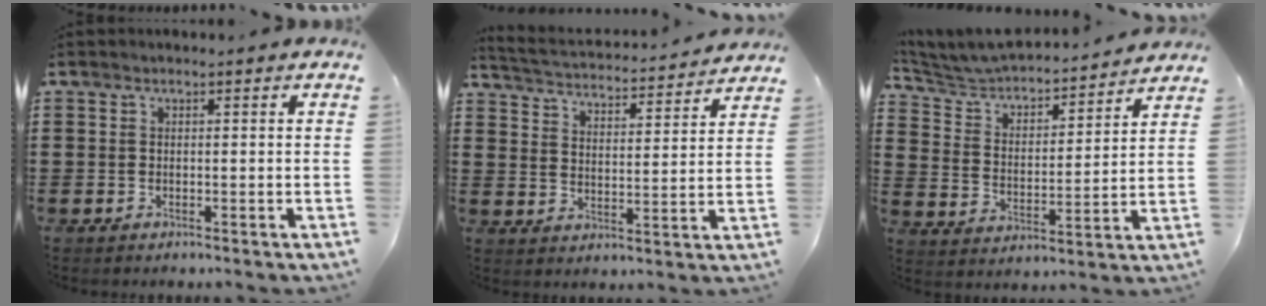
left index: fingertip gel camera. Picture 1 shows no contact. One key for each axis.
{"total": 3.1, "fx": 3.1, "fy": -0.2, "fz": 0.2, "tx": -0.026, "ty": -0.032, "tz": 0.044}
{"total": 4.4, "fx": 4.3, "fy": 0.7, "fz": 0.4, "tx": -0.034, "ty": -0.039, "tz": 0.064}